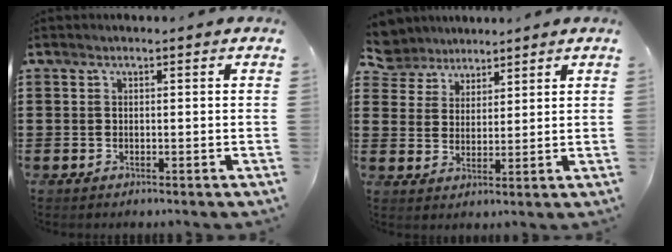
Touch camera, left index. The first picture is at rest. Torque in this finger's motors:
{"motor_torque": [0.02, -0.01, -0.05, -0.02]}